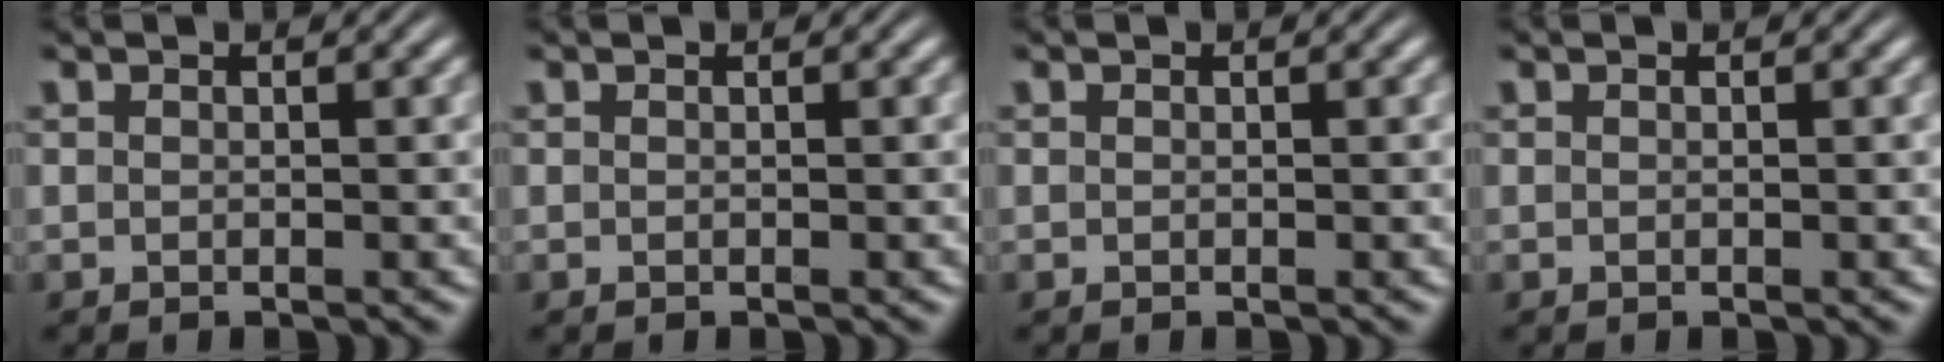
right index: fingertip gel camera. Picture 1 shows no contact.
{"total": 0.0}
{"total": 0.0}
{"total": 0.0}